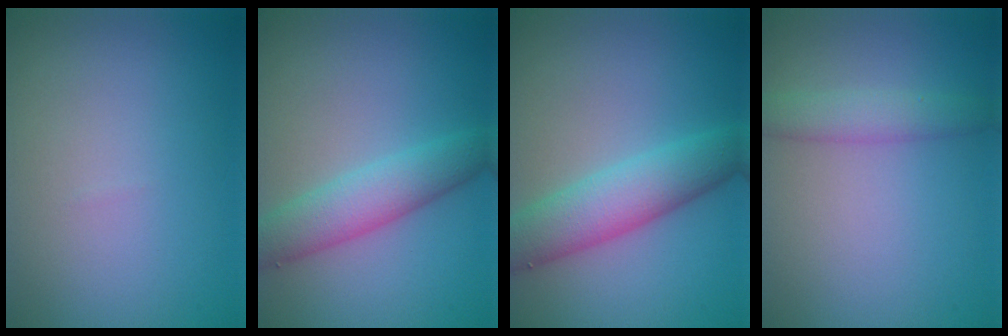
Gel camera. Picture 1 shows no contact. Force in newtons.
{"total": 4.2, "press": 4.2, "slide": 0.1}
{"total": 5.3, "press": 5.3, "slide": 0.2}
{"total": 2.6, "press": 2.6, "slide": 0.0}